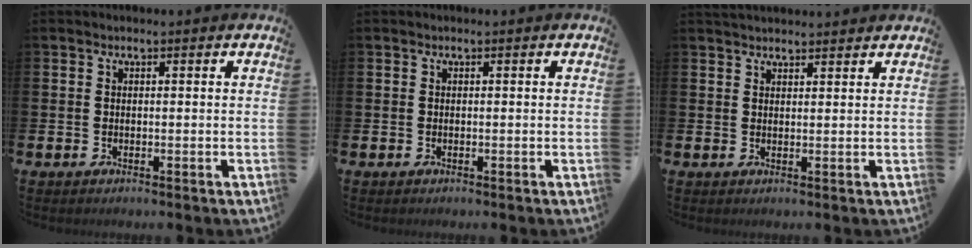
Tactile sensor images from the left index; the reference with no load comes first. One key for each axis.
{"total": 0.0}
{"total": 2.4, "fx": 2.3, "fy": 0.4, "fz": 0.1, "tx": 0.001, "ty": -0.010, "tz": 0.042}